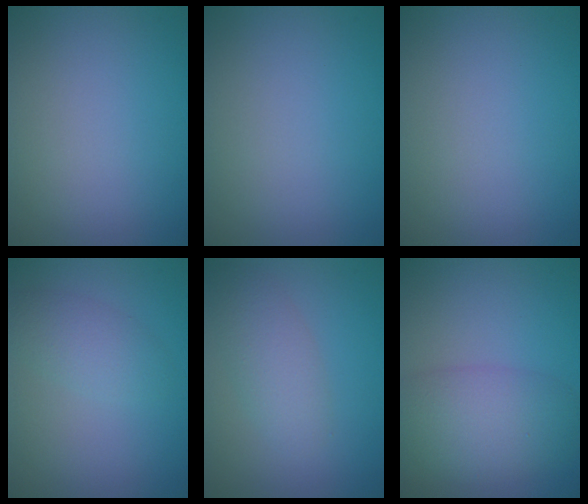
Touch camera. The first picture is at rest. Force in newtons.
{"total": 0.0}
{"total": 0.0}
{"total": 2.5, "press": 2.5, "slide": 0.0}
{"total": 3.0, "press": 3.0, "slide": 0.2}
{"total": 5.7, "press": 5.7, "slide": 0.1}